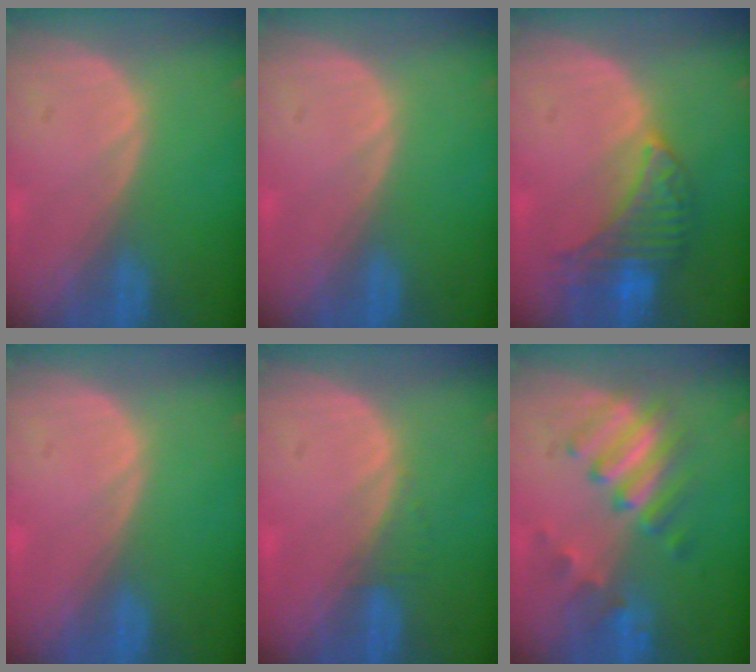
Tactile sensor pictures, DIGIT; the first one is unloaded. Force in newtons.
{"total": 0.0}
{"total": 7.2, "press": 7.0, "slide": 1.6}
{"total": 0.0}
{"total": 1.2, "press": 1.1, "slide": 0.4}
{"total": 6.5, "press": 6.5, "slide": 0.8}